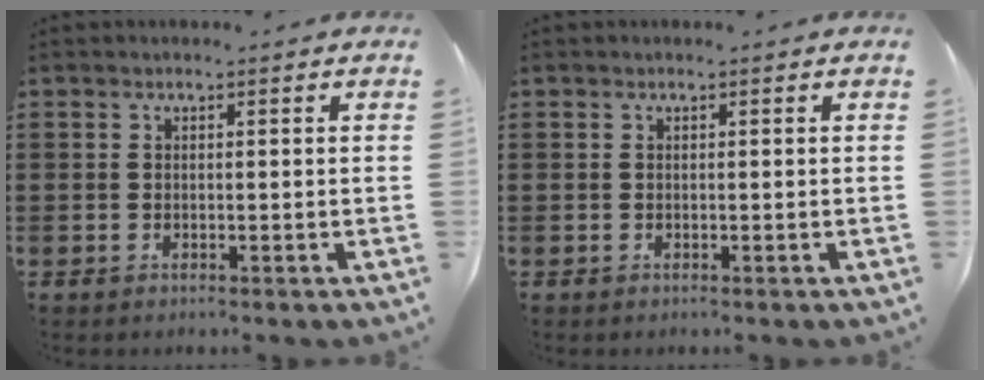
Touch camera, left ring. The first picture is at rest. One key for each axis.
{"total": 0.0}